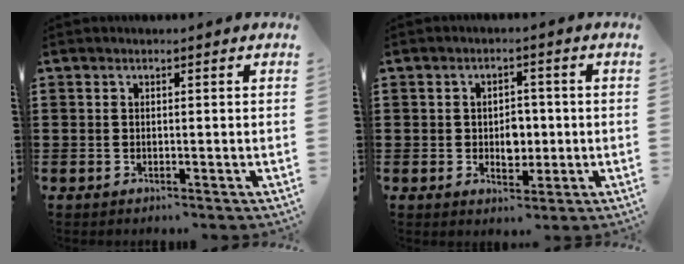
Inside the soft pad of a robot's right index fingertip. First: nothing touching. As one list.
[{"total": 3.8, "force": [-0.3, 2.8, 2.6], "torque": [-0.040, 0.001, -0.012]}]